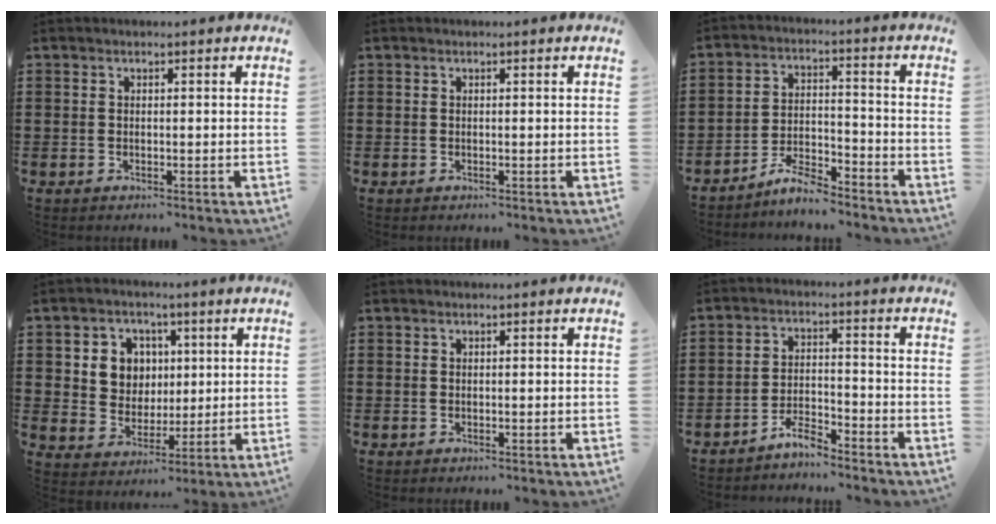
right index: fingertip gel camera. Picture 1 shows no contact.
{"total": 0.0}
{"total": 5.6, "force": [-5.2, 0.8, 1.9], "torque": [-0.048, 0.004, -0.103]}
{"total": 6.5, "force": [1.7, 6.0, 1.6], "torque": [-0.057, 0.013, 0.029]}
{"total": 0.0}
{"total": 3.9, "force": [-3.7, 0.6, 0.9], "torque": [-0.021, 0.010, -0.075]}